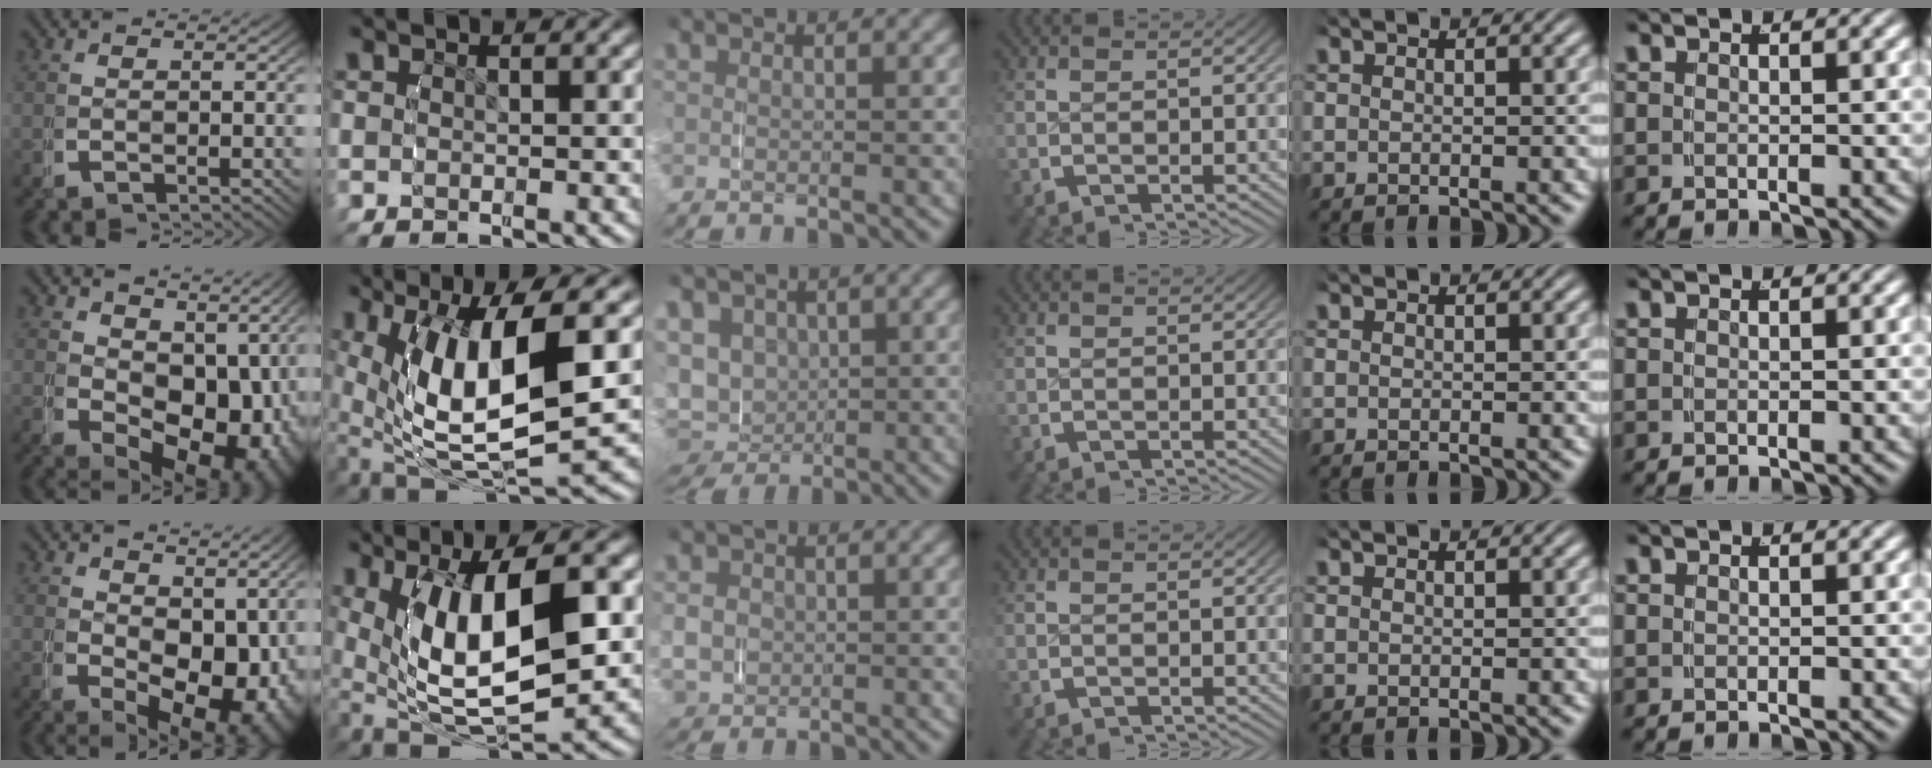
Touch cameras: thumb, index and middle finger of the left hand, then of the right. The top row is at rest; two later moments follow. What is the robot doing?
{"motion": "grasp_and_lifting", "object": "water bottle"}